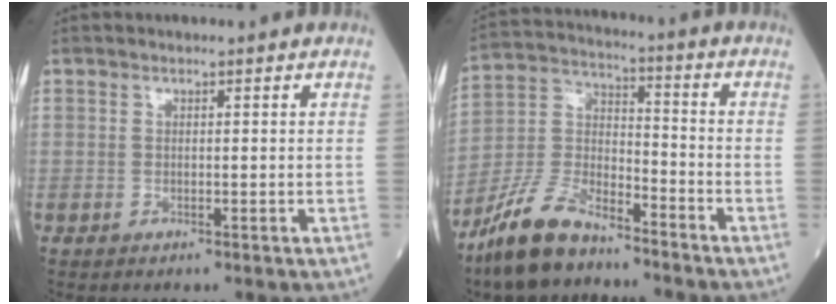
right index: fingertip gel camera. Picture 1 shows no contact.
{"total": 11.9, "force": [-9.6, 4.1, 5.8], "torque": [-0.130, 0.003, -0.189]}